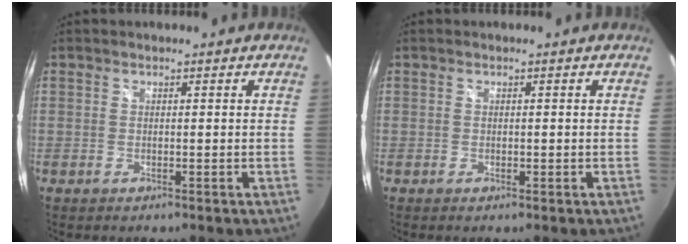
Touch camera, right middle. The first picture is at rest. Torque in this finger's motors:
{"motor_torque": [-0.11, 0.03, -0.01, 0.01]}